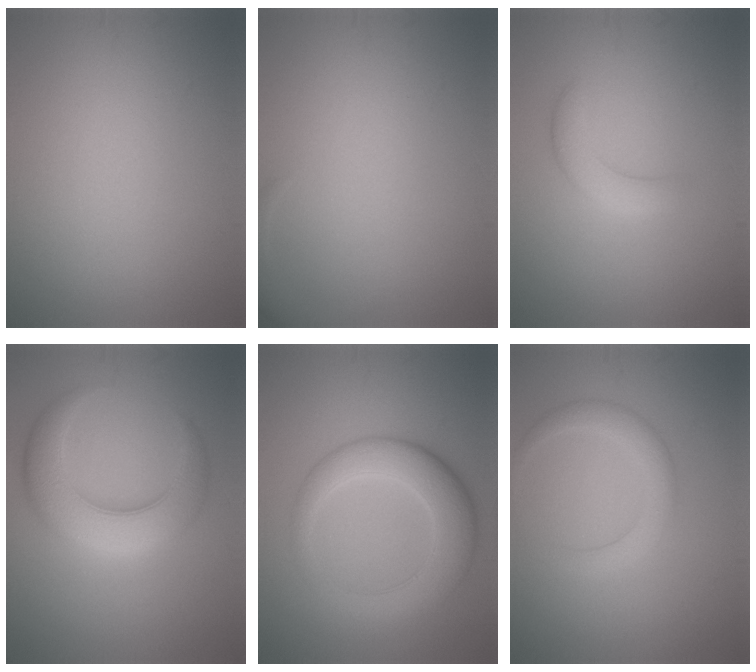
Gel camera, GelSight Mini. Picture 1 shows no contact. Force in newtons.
{"total": 1.7, "press": 1.7, "slide": 0.2}
{"total": 2.6, "press": 2.6, "slide": 0.1}
{"total": 7.0, "press": 7.0, "slide": 0.2}
{"total": 6.4, "press": 6.4, "slide": 0.2}
{"total": 2.8, "press": 2.8, "slide": 0.0}